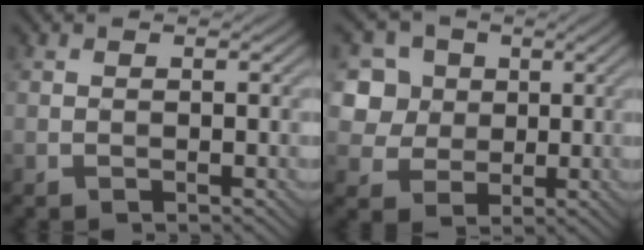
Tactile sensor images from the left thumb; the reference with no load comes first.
{"total": 6.3, "force": [2.0, 5.6, 2.0], "torque": [-0.077, -0.002, 0.047]}